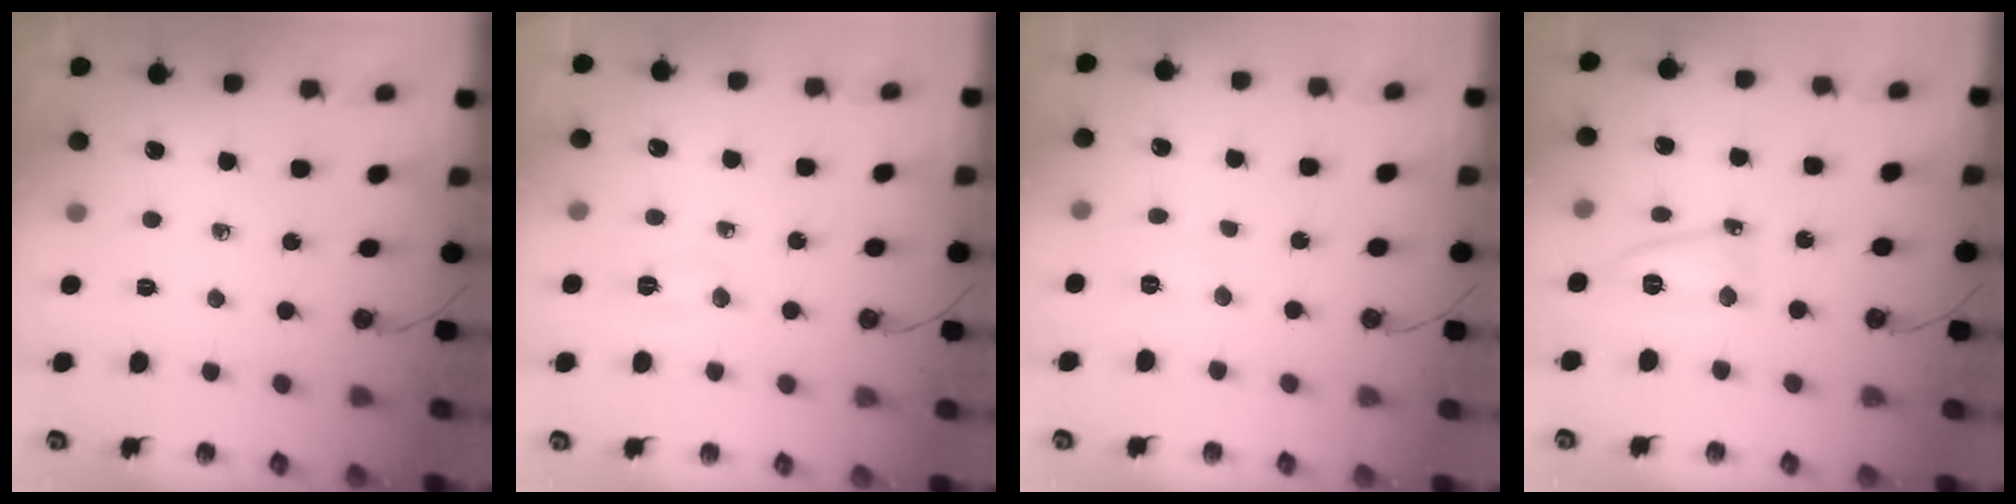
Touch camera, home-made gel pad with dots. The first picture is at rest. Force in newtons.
{"total": 5.9, "press": 5.8, "slide": 0.7}
{"total": 3.6, "press": 3.5, "slide": 0.8}
{"total": 7.5, "press": 7.4, "slide": 1.1}